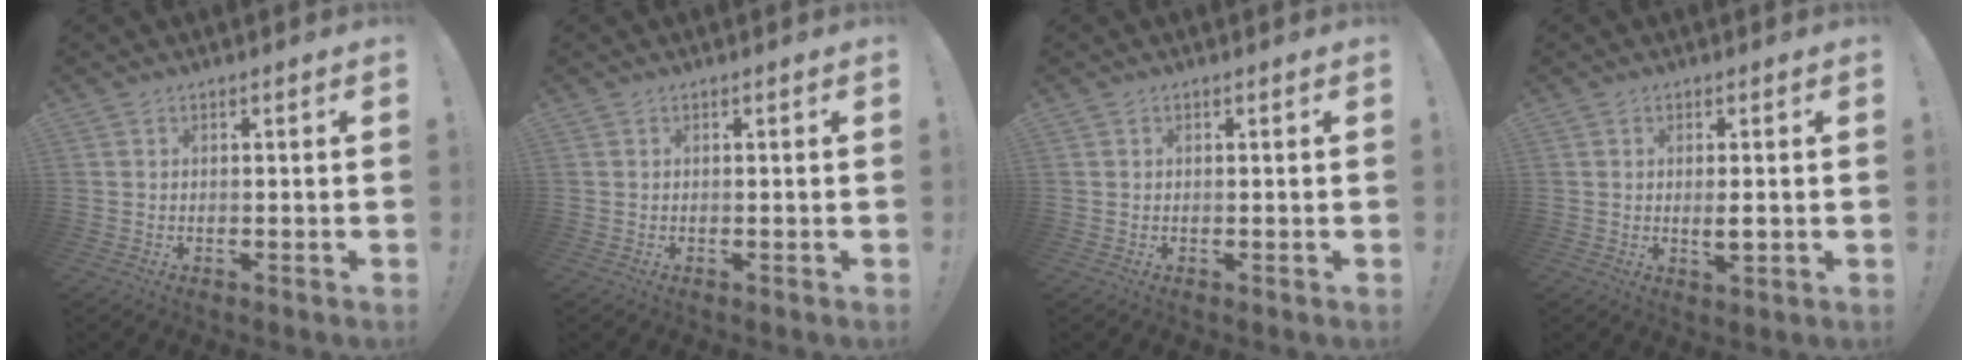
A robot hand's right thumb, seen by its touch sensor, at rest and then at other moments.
{"total": 0.0}
{"total": 0.0}
{"total": 3.2, "force": [-0.1, 0.8, 3.1], "torque": [-0.042, -0.006, -0.003]}